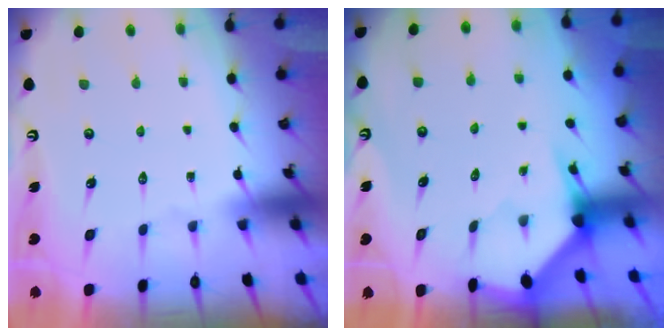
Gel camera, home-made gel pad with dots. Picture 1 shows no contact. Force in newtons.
{"total": 3.0, "press": 3.0, "slide": 0.2}